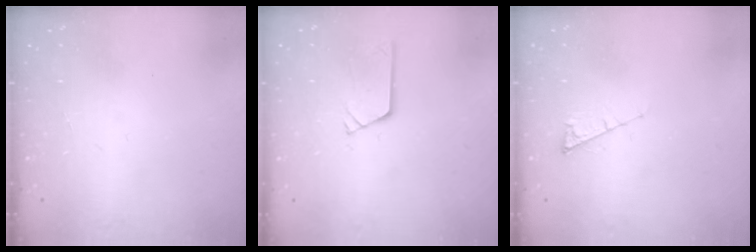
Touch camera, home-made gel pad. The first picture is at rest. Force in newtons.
{"total": 3.2, "press": 3.2, "slide": 0.3}
{"total": 5.5, "press": 5.4, "slide": 0.8}